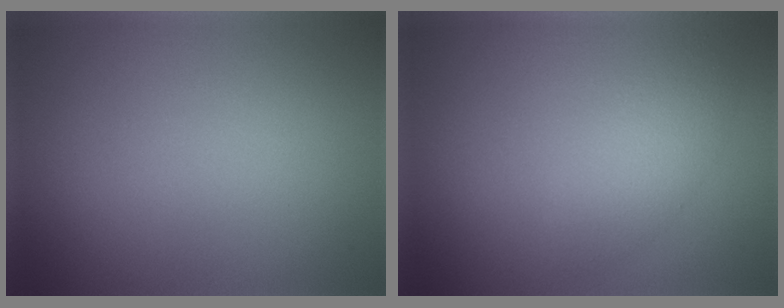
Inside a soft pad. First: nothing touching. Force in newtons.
{"total": 2.7, "press": 2.7, "slide": 0.0}